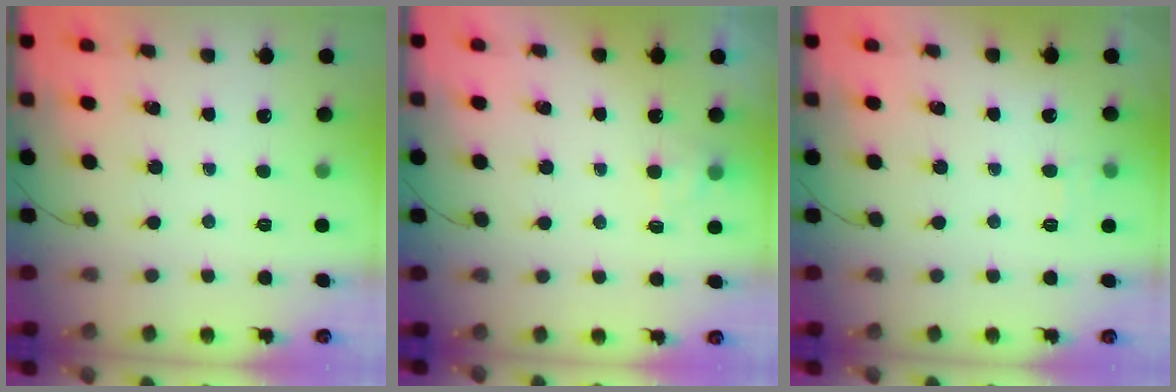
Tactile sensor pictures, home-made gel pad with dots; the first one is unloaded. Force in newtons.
{"total": 2.7, "press": 2.3, "slide": 1.4}
{"total": 4.5, "press": 4.0, "slide": 2.1}